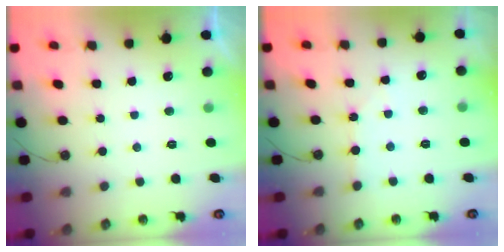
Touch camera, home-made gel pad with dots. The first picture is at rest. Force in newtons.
{"total": 3.1, "press": 3.1, "slide": 0.3}